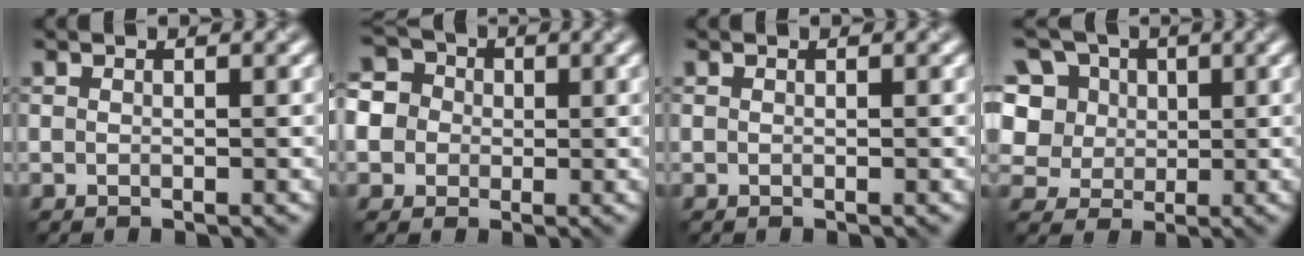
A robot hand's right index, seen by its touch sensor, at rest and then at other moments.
{"total": 7.3, "force": [0.8, 6.6, 2.9], "torque": [-0.060, 0.039, -0.015]}
{"total": 0.0}
{"total": 12.3, "force": [4.8, 9.6, 6.1], "torque": [-0.144, 0.040, 0.071]}